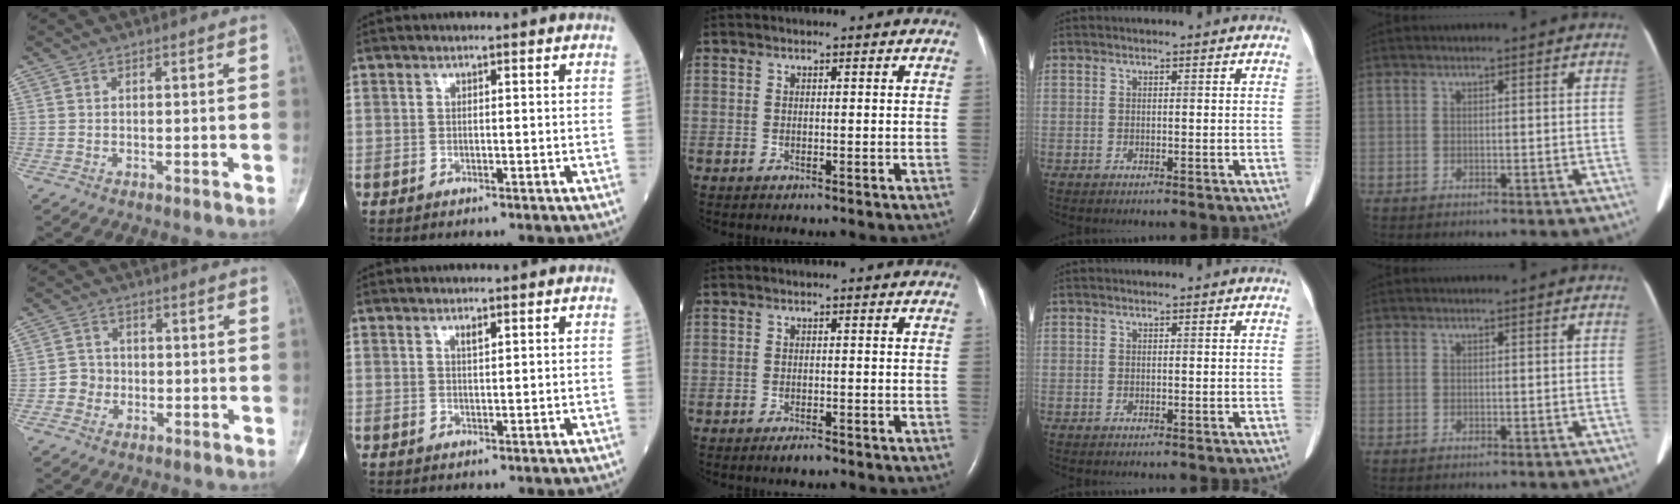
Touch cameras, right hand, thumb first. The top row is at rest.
{"thumb": {"total": 3.4, "force": [-1.0, 3.2, 0.7], "torque": [0.009, 0.011, -0.026]}, "index": {"total": 1.1, "force": [0.7, 0.2, 0.8], "torque": [-0.016, -0.002, 0.013]}, "middle": {"total": 1.5, "force": [-1.2, 0.4, 0.9], "torque": [-0.020, -0.003, -0.016]}}